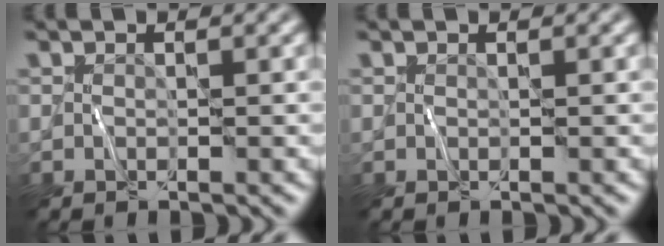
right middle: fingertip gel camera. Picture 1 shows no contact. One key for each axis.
{"total": 0.0}